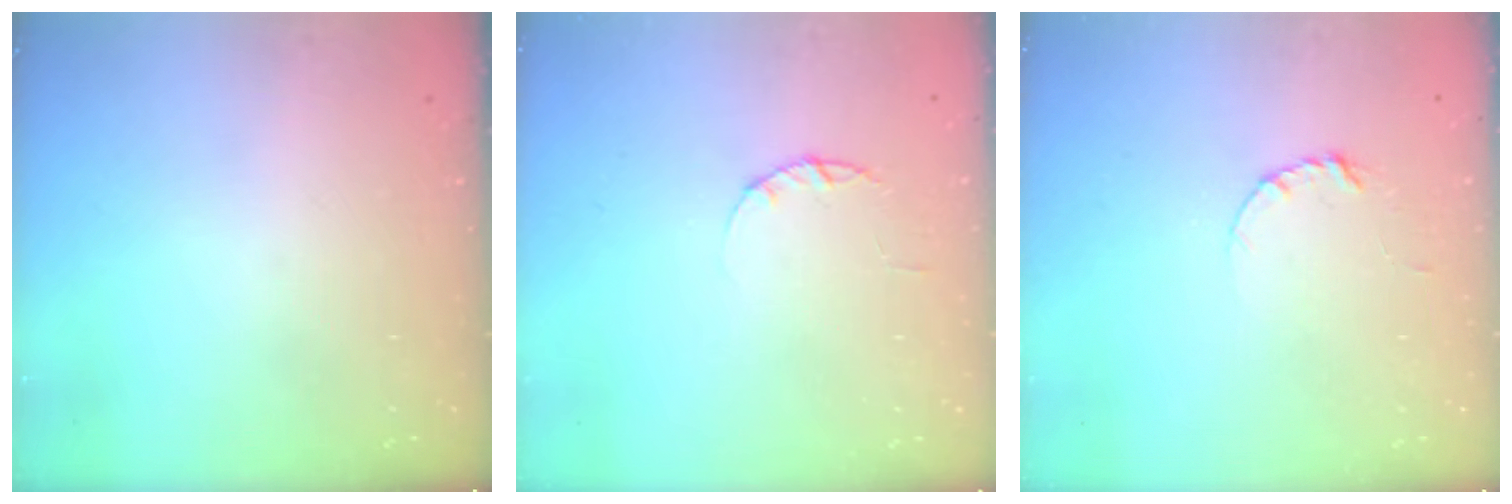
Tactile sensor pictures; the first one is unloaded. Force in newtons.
{"total": 1.7, "press": 1.7, "slide": 0.3}
{"total": 3.5, "press": 3.5, "slide": 0.4}